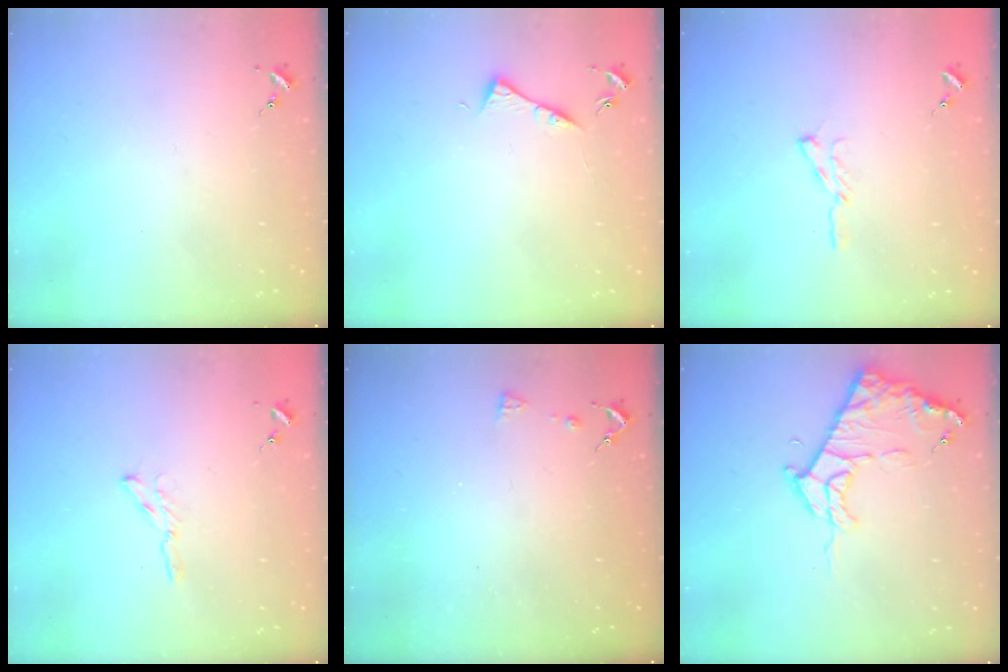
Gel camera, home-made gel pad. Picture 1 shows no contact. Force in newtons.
{"total": 4.2, "press": 4.1, "slide": 0.5}
{"total": 5.8, "press": 5.8, "slide": 0.6}
{"total": 2.9, "press": 2.9, "slide": 0.3}
{"total": 5.4, "press": 5.4, "slide": 0.8}
{"total": 12.0, "press": 12.0, "slide": 1.2}